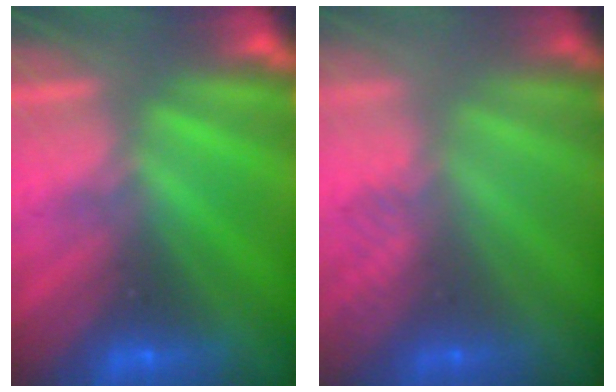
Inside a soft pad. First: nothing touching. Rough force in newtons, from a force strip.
{"total": 2.8}